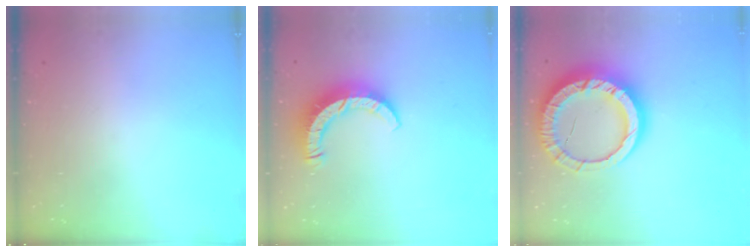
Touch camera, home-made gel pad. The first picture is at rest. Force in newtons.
{"total": 9.4, "press": 9.3, "slide": 0.9}
{"total": 19.3, "press": 19.2, "slide": 1.7}